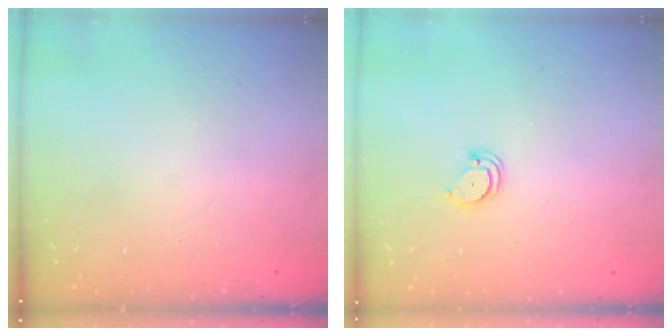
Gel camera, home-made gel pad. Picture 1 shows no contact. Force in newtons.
{"total": 2.1, "press": 2.1, "slide": 0.2}